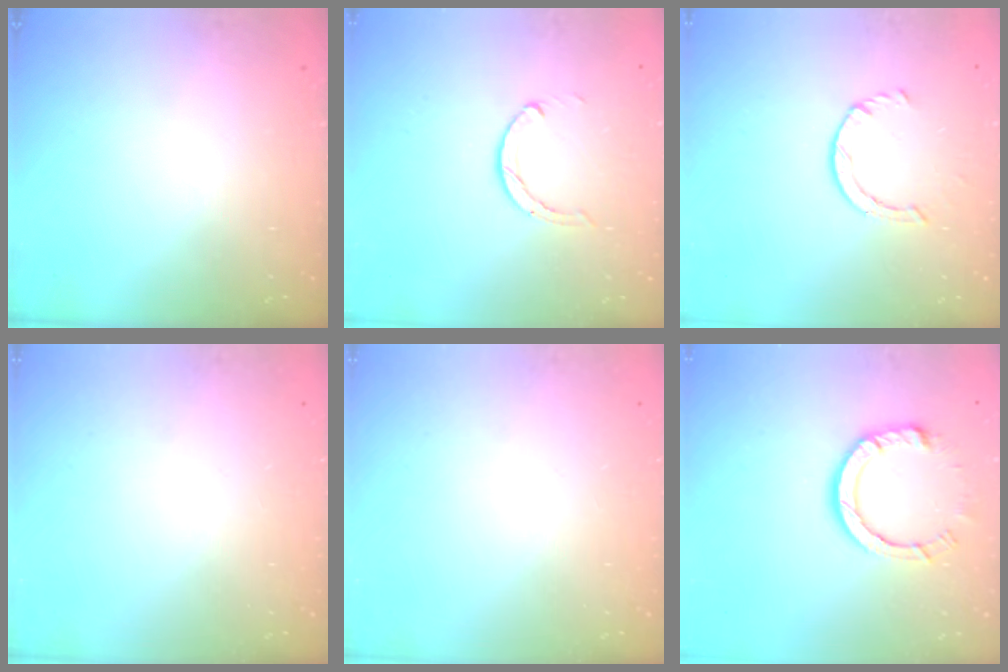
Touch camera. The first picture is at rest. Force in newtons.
{"total": 1.9, "press": 1.9, "slide": 0.2}
{"total": 2.2, "press": 2.2, "slide": 0.4}
{"total": 0.0}
{"total": 0.0}
{"total": 9.1, "press": 9.1, "slide": 0.7}